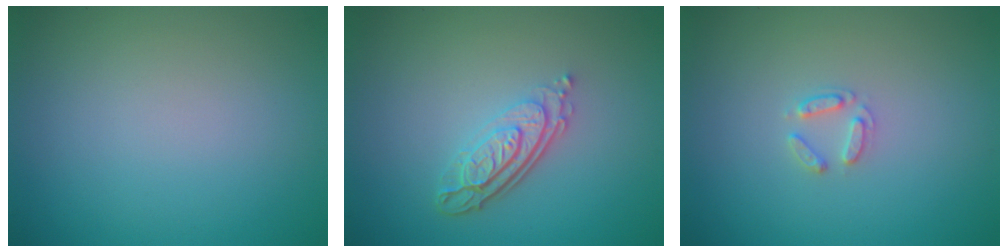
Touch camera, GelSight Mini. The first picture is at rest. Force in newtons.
{"total": 4.0, "press": 2.9, "slide": 2.8}
{"total": 1.5, "press": 1.4, "slide": 0.2}